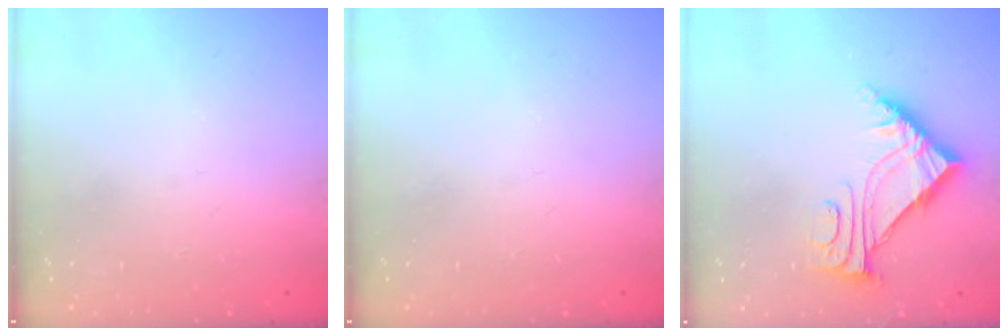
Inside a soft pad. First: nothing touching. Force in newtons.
{"total": 0.0}
{"total": 8.0, "press": 8.0, "slide": 0.8}